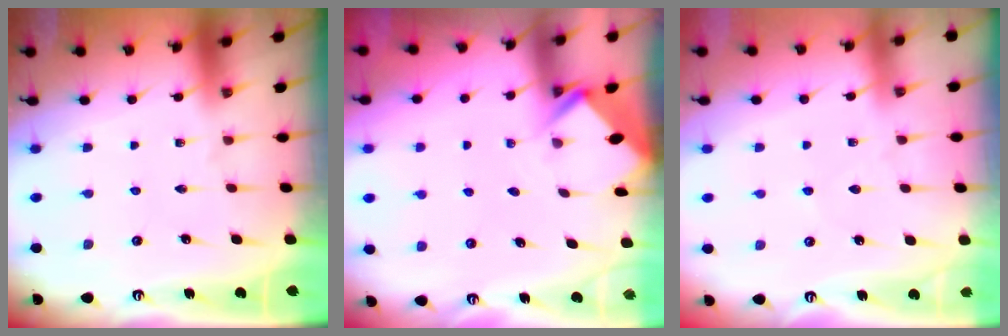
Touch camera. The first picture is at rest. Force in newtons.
{"total": 2.7, "press": 2.7, "slide": 0.2}
{"total": 2.5, "press": 2.4, "slide": 0.5}